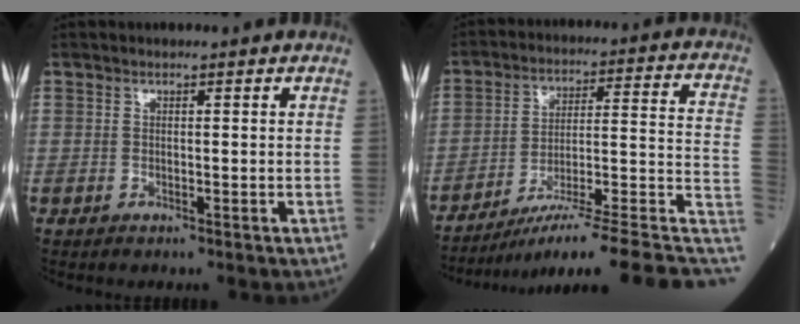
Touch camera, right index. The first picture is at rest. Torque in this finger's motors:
{"motor_torque": [-0.18, -1.02, 0.62, 0.14]}